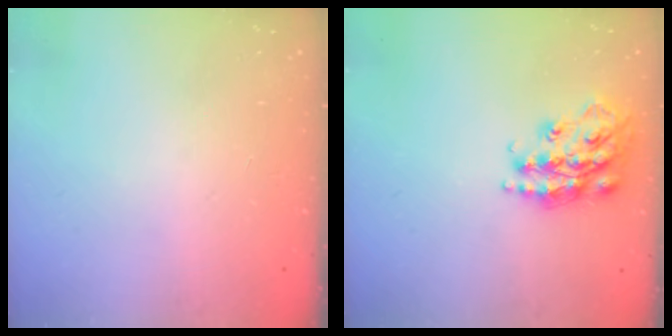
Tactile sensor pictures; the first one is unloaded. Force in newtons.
{"total": 17.5, "press": 17.5, "slide": 1.0}